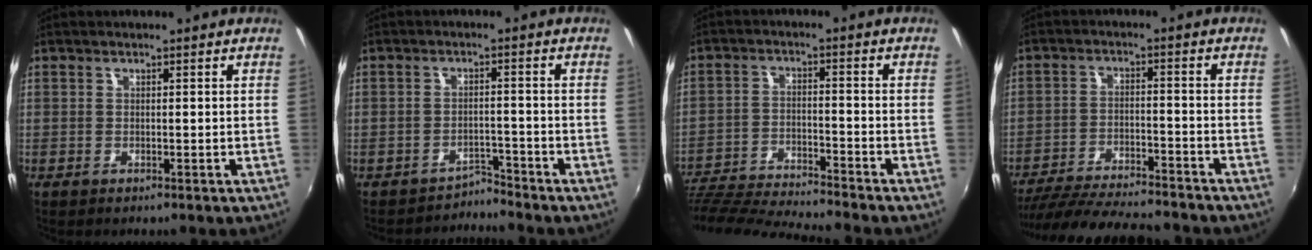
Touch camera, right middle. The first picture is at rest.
{"total": 3.4, "force": [-3.1, -0.3, -1.3], "torque": [0.016, 0.008, -0.052]}
{"total": 17.0, "force": [-15.6, 0.0, 6.8], "torque": [-0.150, -0.036, -0.273]}
{"total": 19.3, "force": [-17.1, 3.3, 8.3], "torque": [-0.165, -0.028, -0.262]}